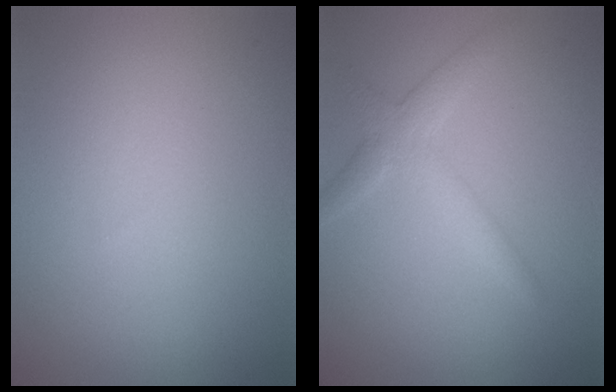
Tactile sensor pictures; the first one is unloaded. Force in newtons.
{"total": 2.8, "press": 2.8, "slide": 0.1}